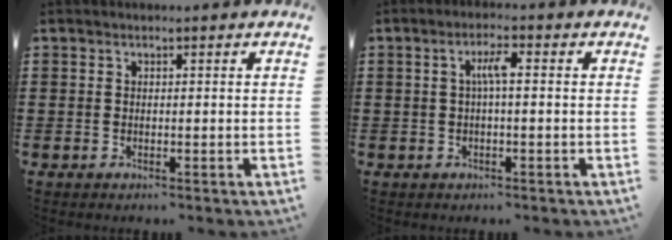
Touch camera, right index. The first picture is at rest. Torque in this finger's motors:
{"motor_torque": [0.63, -0.24, 0.34, 0.05]}